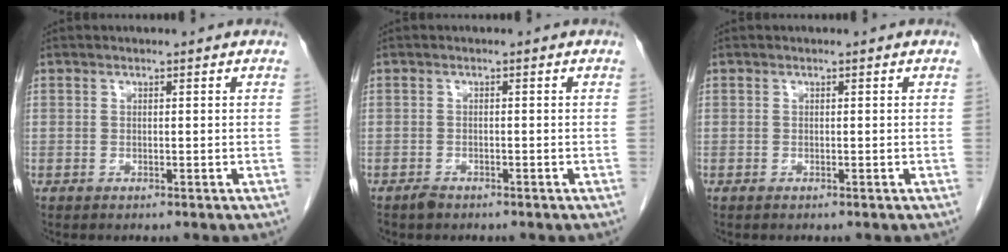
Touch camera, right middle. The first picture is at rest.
{"total": 1.2, "force": [-1.0, 0.4, 0.3], "torque": [-0.010, -0.001, -0.016]}
{"total": 0.0}